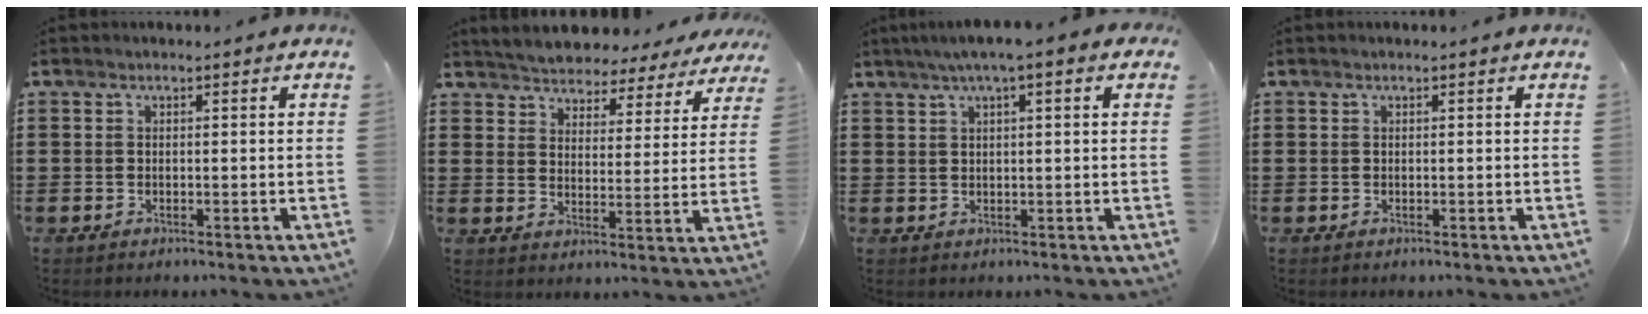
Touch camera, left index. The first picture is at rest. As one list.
[{"total": 4.4, "force": [4.4, 0.2, -0.4], "torque": [-0.020, -0.034, 0.073]}, {"total": 3.5, "force": [1.6, 0.2, 3.1], "torque": [-0.061, 0.005, 0.026]}, {"total": 0.0}]